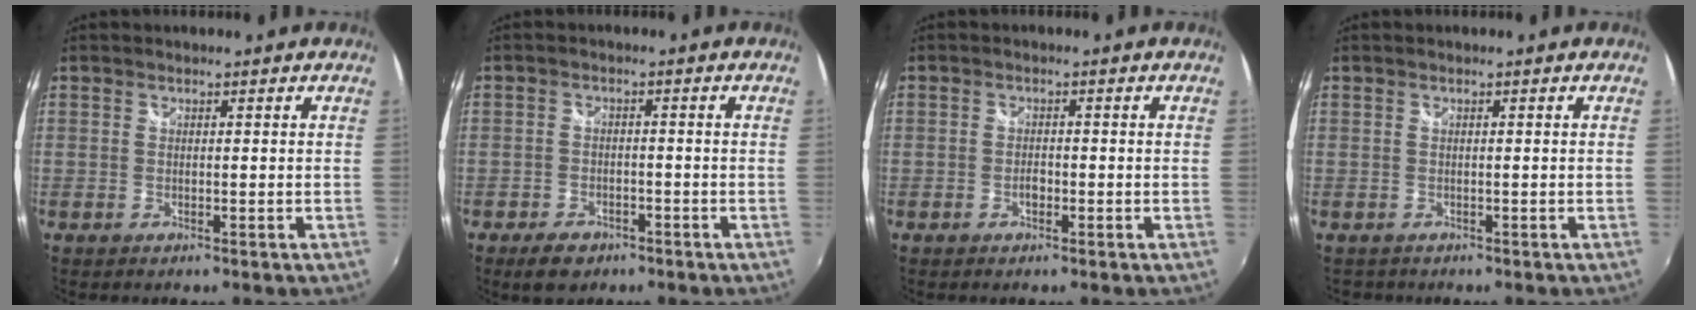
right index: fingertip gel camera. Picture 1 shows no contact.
{"total": 5.5, "force": [-3.8, 3.3, 2.2], "torque": [-0.060, 0.001, -0.056]}
{"total": 1.5, "force": [-0.7, 0.9, 0.9], "torque": [-0.018, 0.002, -0.013]}
{"total": 1.0, "force": [-0.6, 0.8, 0.2], "torque": [-0.008, -0.001, -0.005]}